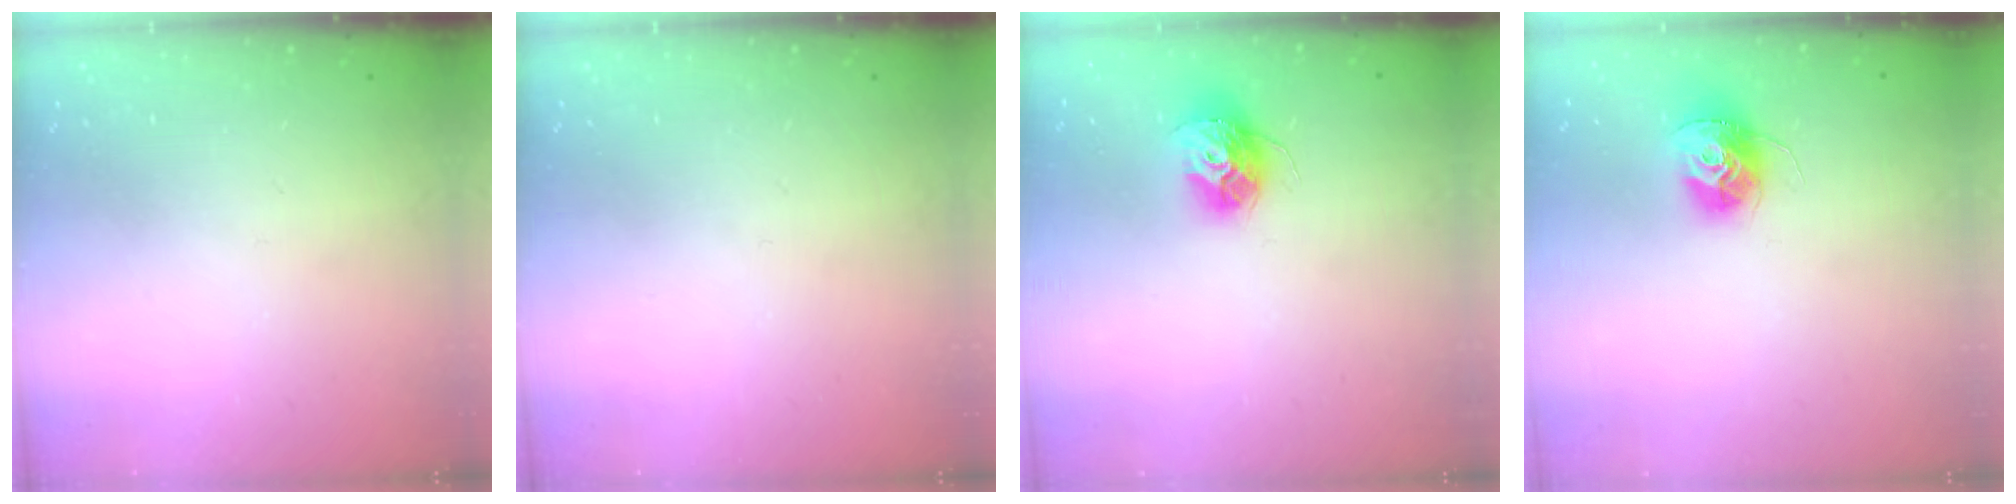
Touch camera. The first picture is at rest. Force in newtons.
{"total": 0.0}
{"total": 11.3, "press": 11.3, "slide": 1.0}
{"total": 12.1, "press": 12.1, "slide": 1.1}